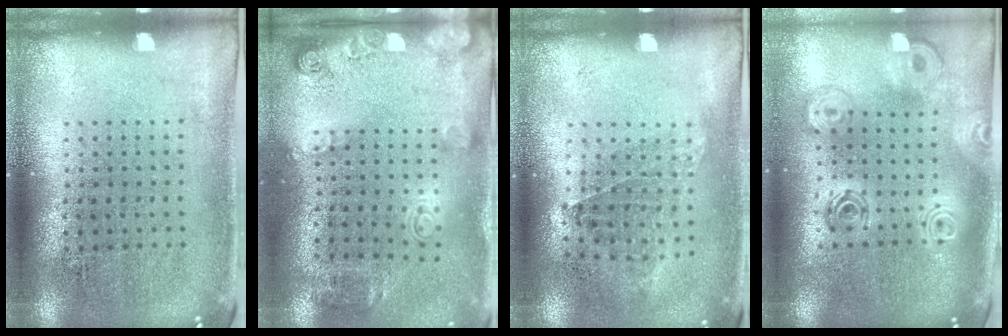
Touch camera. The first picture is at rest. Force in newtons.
{"total": 1.9, "press": 1.3, "slide": 1.4}
{"total": 1.0, "press": 0.8, "slide": 0.6}
{"total": 2.1, "press": 1.7, "slide": 1.3}